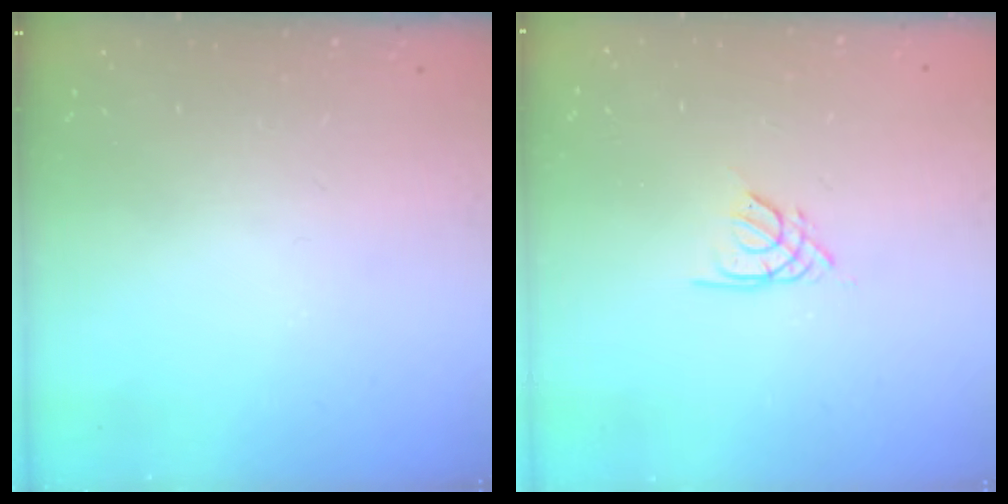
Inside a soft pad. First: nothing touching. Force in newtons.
{"total": 2.1, "press": 2.1, "slide": 0.4}